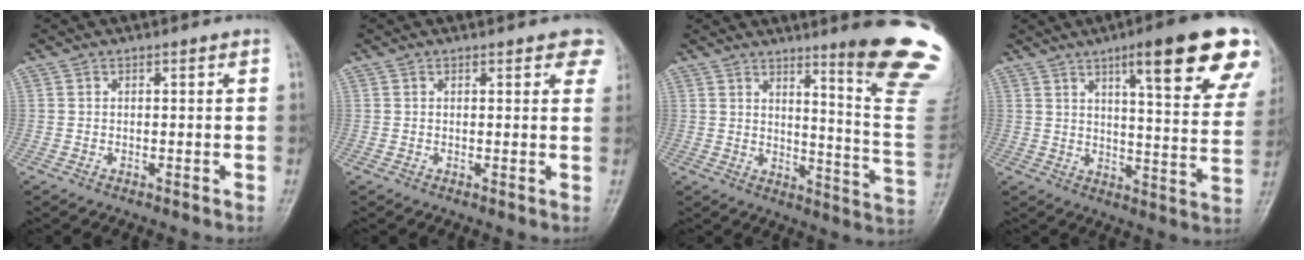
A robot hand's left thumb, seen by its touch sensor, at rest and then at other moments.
{"total": 4.0, "force": [2.7, 1.8, 2.4], "torque": [0.001, -0.004, 0.023]}
{"total": 18.9, "force": [11.9, 1.3, 14.6], "torque": [-0.157, -0.094, 0.156]}
{"total": 21.9, "force": [12.4, 4.4, 17.5], "torque": [-0.203, -0.042, 0.157]}